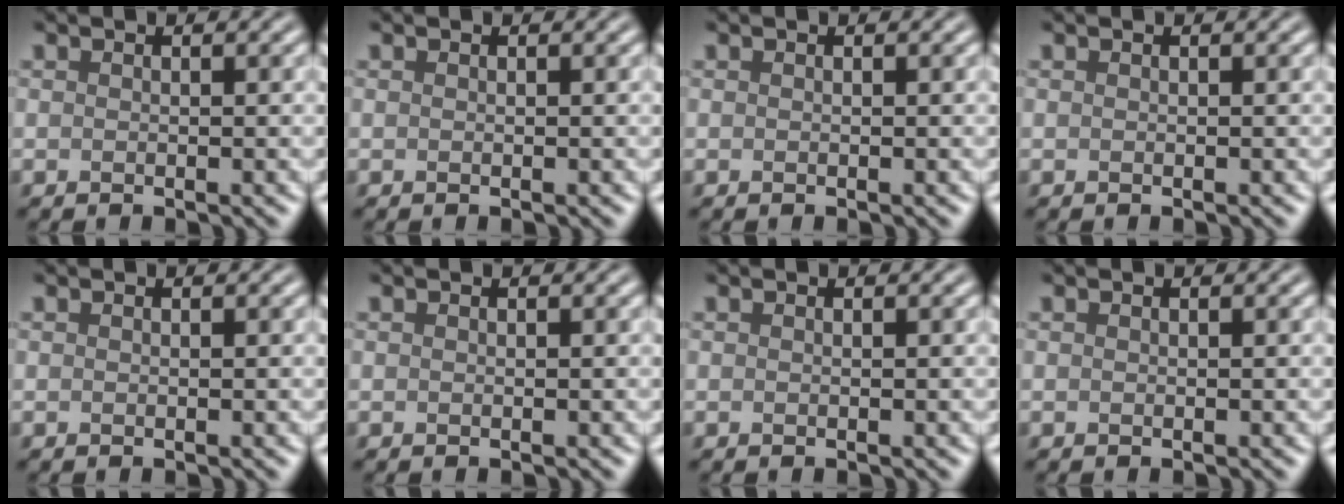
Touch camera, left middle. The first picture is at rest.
{"total": 0.0}
{"total": 0.0}
{"total": 0.0}
{"total": 0.0}
{"total": 0.0}
{"total": 0.0}
{"total": 0.0}